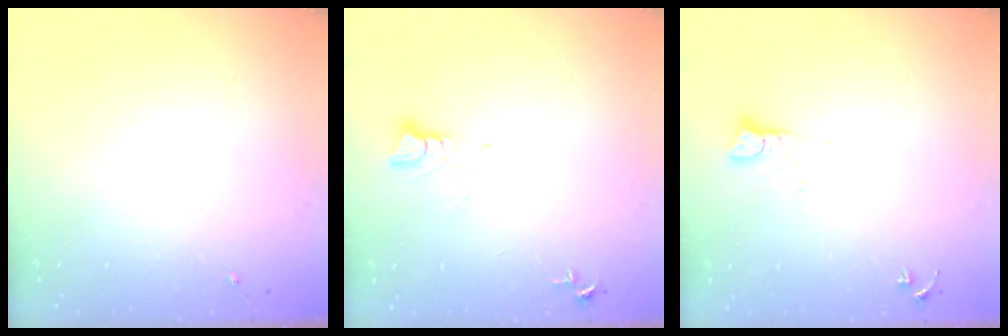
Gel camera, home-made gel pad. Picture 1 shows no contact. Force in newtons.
{"total": 3.5, "press": 3.4, "slide": 0.3}
{"total": 3.7, "press": 3.7, "slide": 0.4}